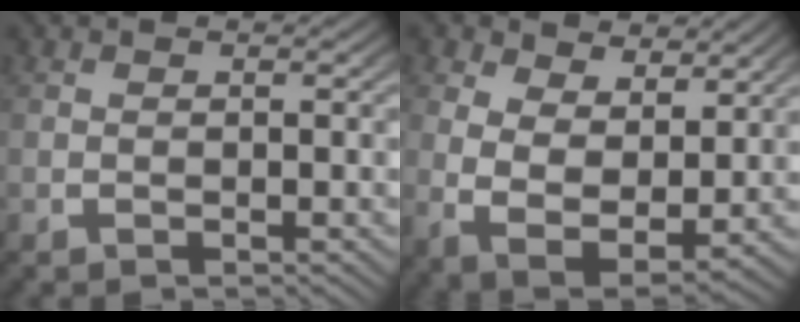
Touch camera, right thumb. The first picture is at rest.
{"total": 7.3, "force": [0.0, 5.3, 5.0], "torque": [-0.119, -0.051, 0.021]}